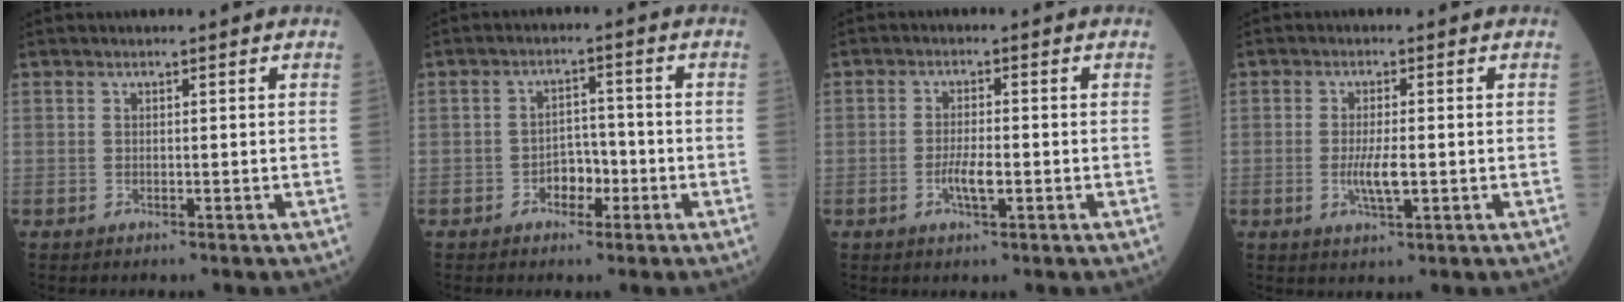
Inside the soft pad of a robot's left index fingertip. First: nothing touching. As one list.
[{"total": 3.7, "force": [-1.7, 2.3, 2.3], "torque": [-0.033, 0.010, -0.032]}, {"total": 3.4, "force": [-1.1, 0.8, 3.1], "torque": [-0.065, 0.000, -0.019]}, {"total": 3.8, "force": [-0.7, 0.7, 3.7], "torque": [-0.079, -0.006, -0.010]}]